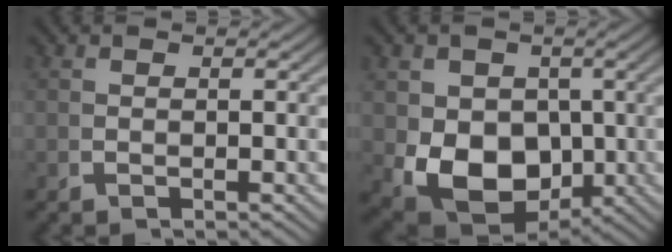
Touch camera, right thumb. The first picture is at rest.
{"total": 12.0, "force": [-1.6, 8.9, 7.9], "torque": [-0.171, -0.073, 0.012]}